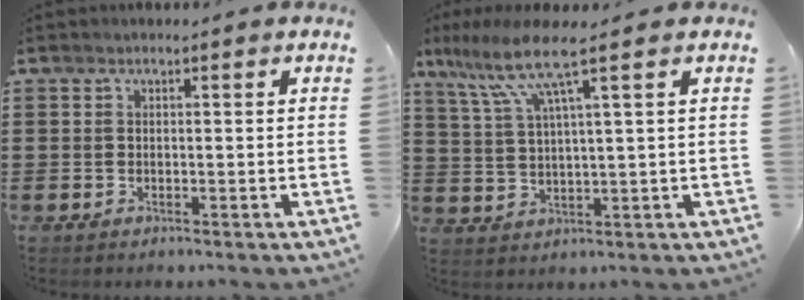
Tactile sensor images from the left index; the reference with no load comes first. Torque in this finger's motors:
{"motor_torque": [0.67, -0.64, 0.79, 0.21]}